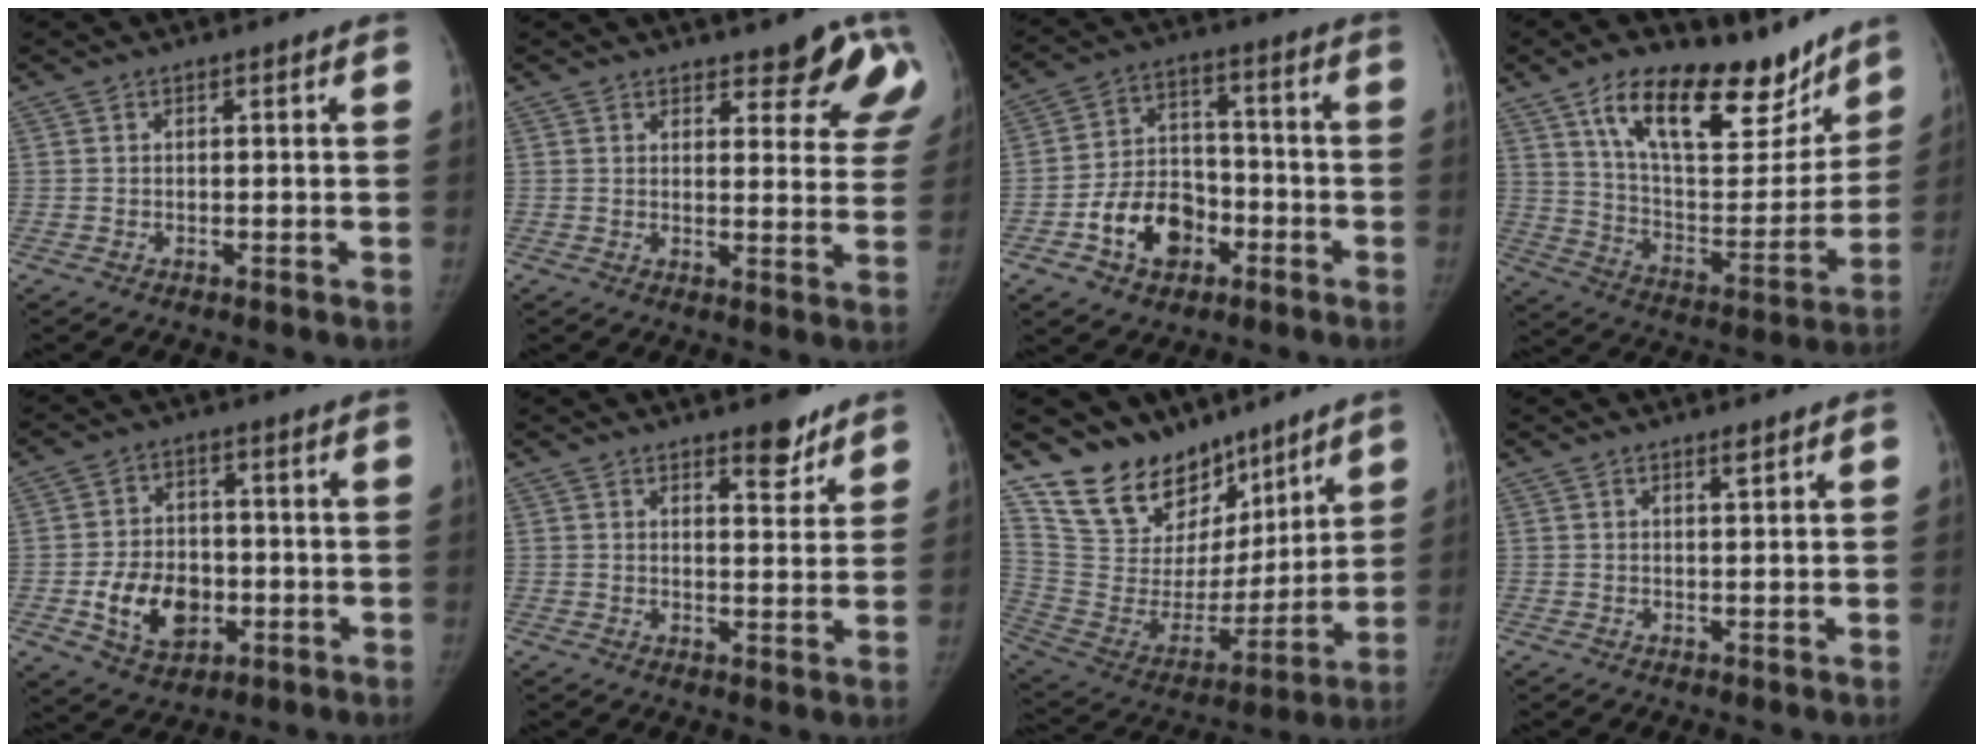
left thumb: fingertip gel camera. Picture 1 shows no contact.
{"total": 10.6, "force": [8.0, 3.9, 5.8], "torque": [-0.025, -0.044, 0.079]}
{"total": 12.4, "force": [-5.3, 8.9, 6.8], "torque": [-0.081, 0.040, -0.090]}
{"total": 24.1, "force": [16.1, 10.9, 14.2], "torque": [-0.164, -0.072, 0.261]}
{"total": 11.3, "force": [-2.7, 8.3, 7.2], "torque": [-0.091, 0.010, -0.039]}
{"total": 5.4, "force": [4.0, 2.0, 2.9], "torque": [-0.019, -0.029, 0.056]}
{"total": 20.4, "force": [16.1, 11.1, 5.8], "torque": [-0.049, -0.088, 0.290]}
{"total": 1.2, "force": [0.9, 0.2, 0.8], "torque": [-0.011, -0.007, 0.016]}